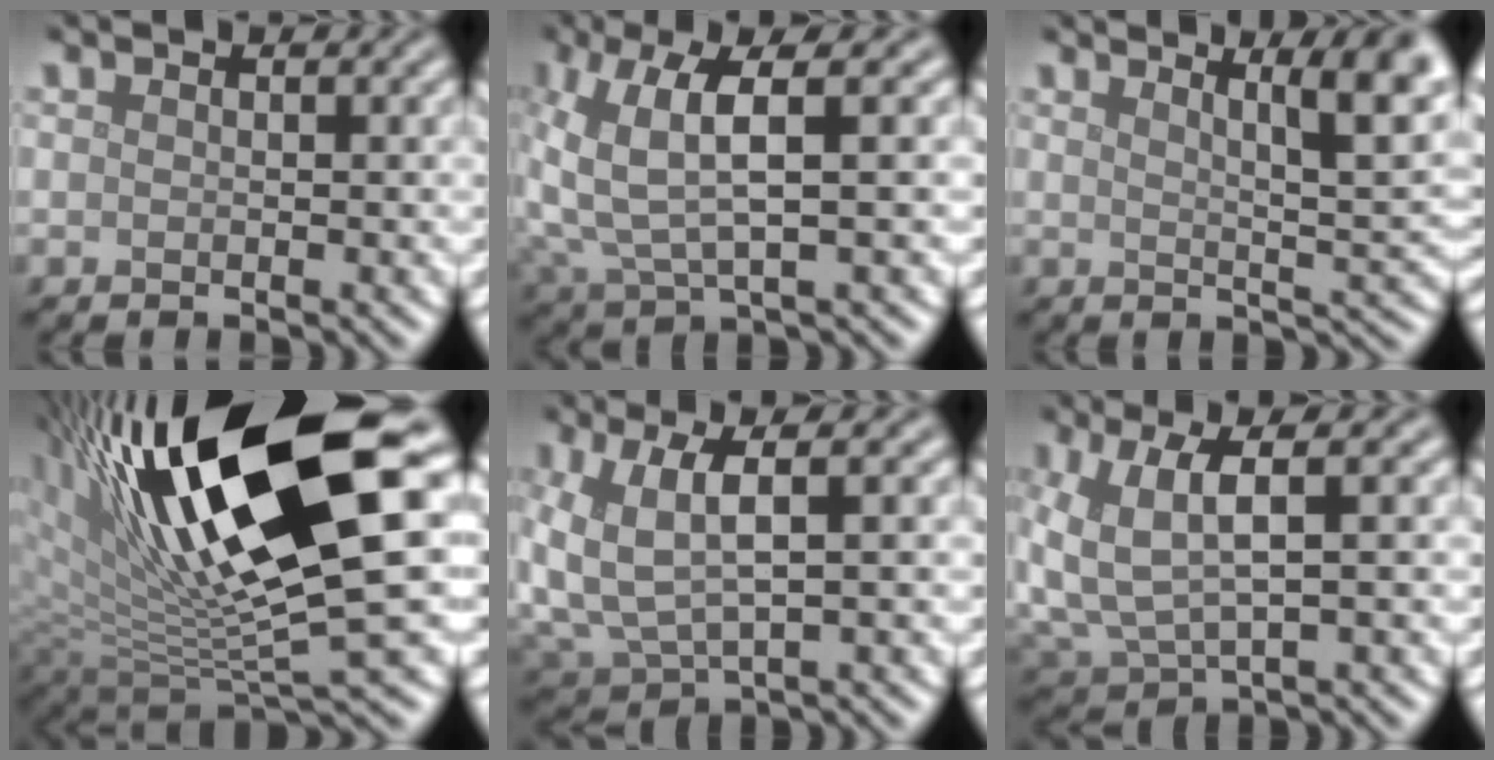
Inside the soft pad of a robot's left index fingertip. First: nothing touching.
{"total": 6.4, "force": [1.3, 2.1, 5.8], "torque": [-0.145, 0.007, 0.031]}
{"total": 7.7, "force": [3.8, 1.7, 6.4], "torque": [-0.055, 0.016, 0.049]}
{"total": 15.7, "force": [5.4, 4.8, 13.9], "torque": [-0.240, -0.007, 0.097]}
{"total": 6.9, "force": [1.1, 3.4, 5.9], "torque": [-0.150, -0.003, 0.032]}
{"total": 6.4, "force": [1.4, 2.9, 5.6], "torque": [-0.143, -0.001, 0.036]}